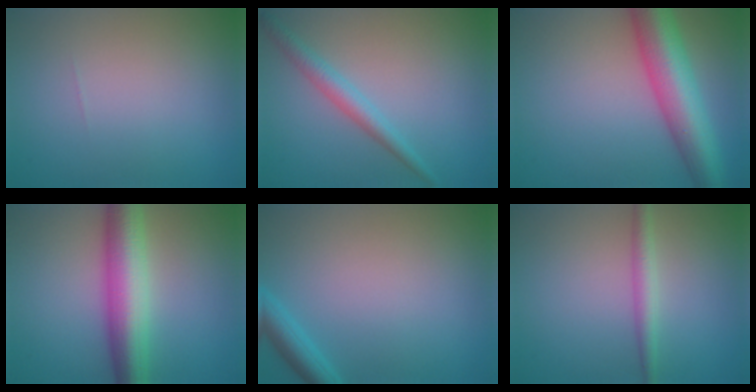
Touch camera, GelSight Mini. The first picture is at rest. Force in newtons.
{"total": 2.4, "press": 2.4, "slide": 0.1}
{"total": 9.4, "press": 9.4, "slide": 0.3}
{"total": 7.7, "press": 7.7, "slide": 0.0}
{"total": 2.4, "press": 2.4, "slide": 0.2}
{"total": 2.1, "press": 2.1, "slide": 0.0}